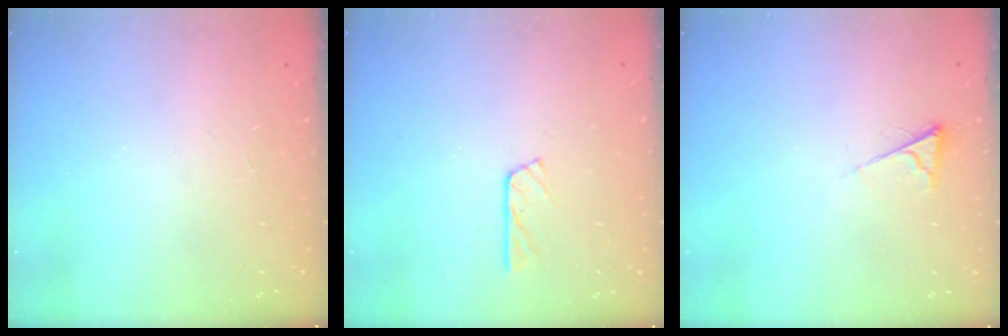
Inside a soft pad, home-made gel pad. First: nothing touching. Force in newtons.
{"total": 3.9, "press": 3.9, "slide": 0.4}
{"total": 4.2, "press": 4.2, "slide": 0.4}